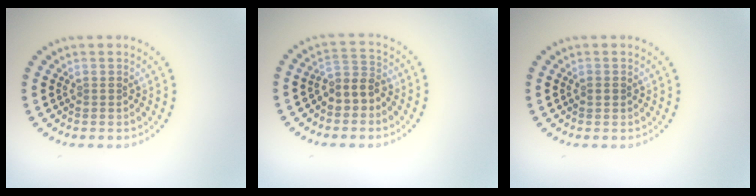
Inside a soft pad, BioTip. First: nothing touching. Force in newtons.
{"total": 3.0, "press": 2.6, "slide": 1.4}
{"total": 0.9, "press": 0.9, "slide": 0.1}